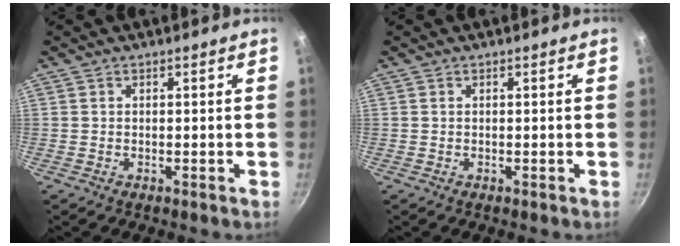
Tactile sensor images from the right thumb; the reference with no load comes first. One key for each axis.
{"total": 0.0}